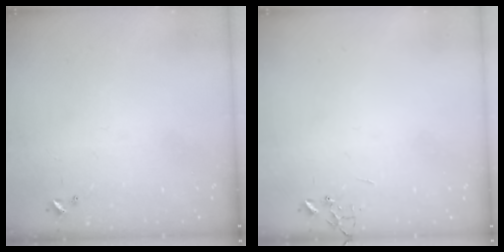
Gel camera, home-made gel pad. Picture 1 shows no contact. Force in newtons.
{"total": 0.0}